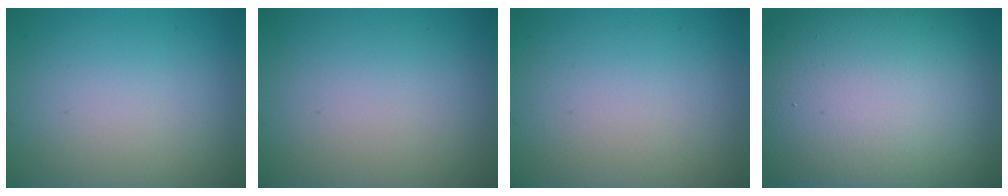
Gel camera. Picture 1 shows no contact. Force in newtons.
{"total": 0.0}
{"total": 0.0}
{"total": 18.8, "press": 18.7, "slide": 1.6}